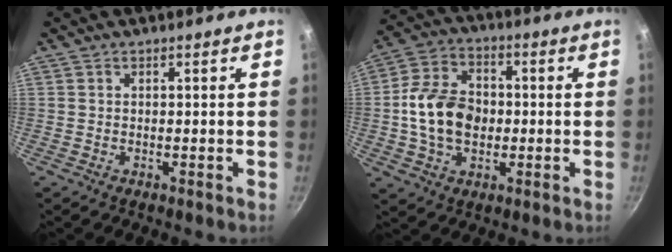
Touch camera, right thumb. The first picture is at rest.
{"total": 13.4, "force": [-0.7, 9.8, 9.1], "torque": [-0.145, 0.018, -0.022]}